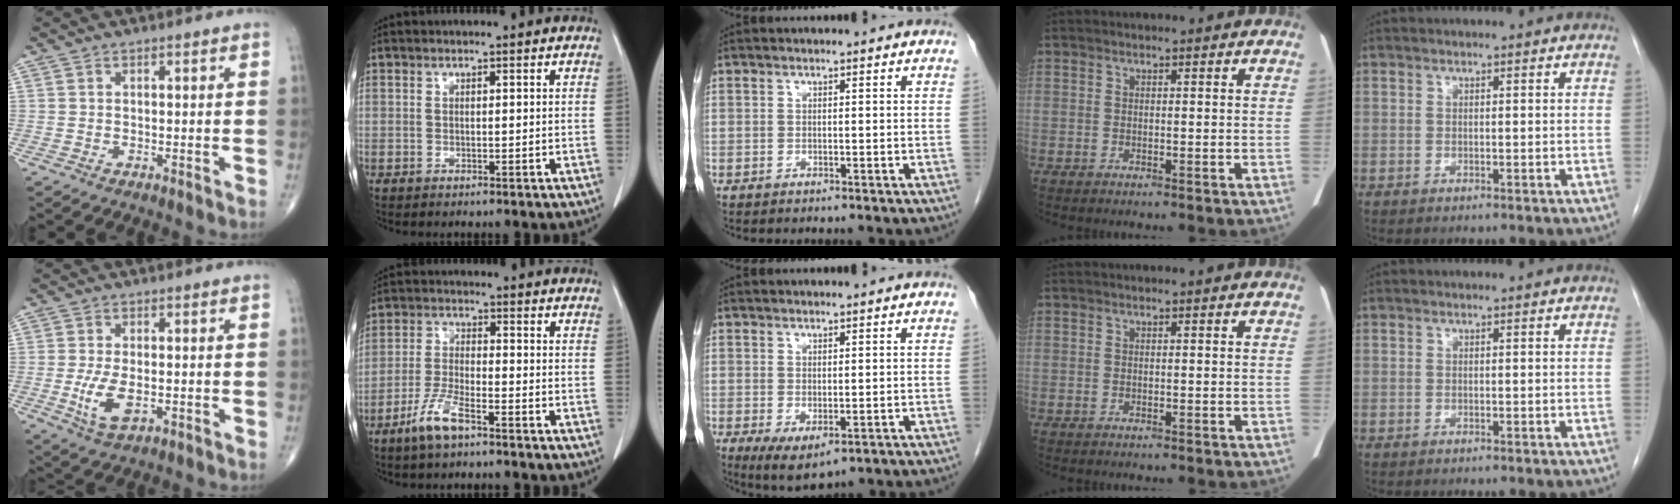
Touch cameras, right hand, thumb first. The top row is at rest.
{"thumb": {"total": 6.2, "force": [-1.4, 2.9, 5.3], "torque": [-0.107, -0.008, -0.019]}, "index": {"total": 6.2, "force": [-4.2, 1.2, 4.4], "torque": [-0.098, -0.006, -0.084]}, "middle": {"total": 4.5, "force": [-1.3, 1.9, 3.9], "torque": [-0.062, -0.015, -0.006]}}